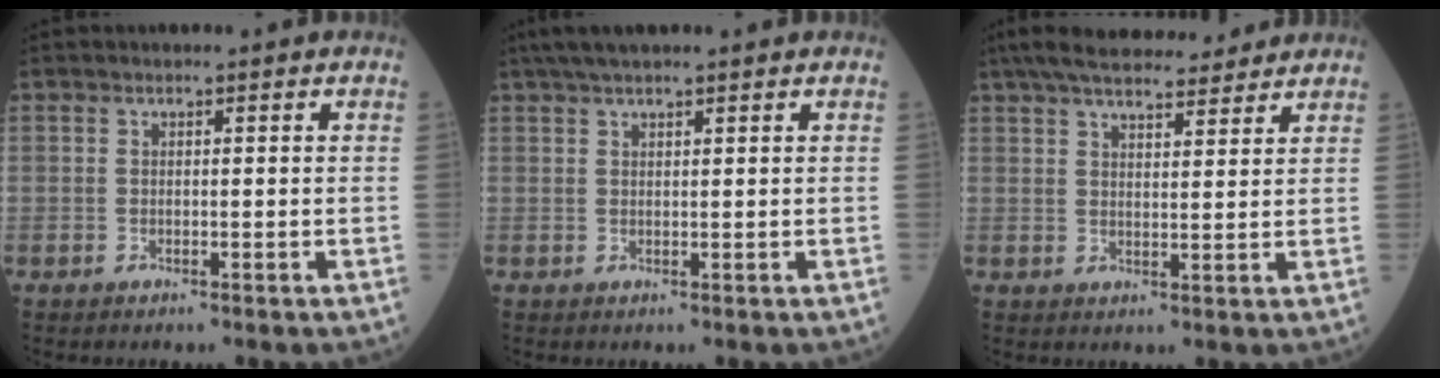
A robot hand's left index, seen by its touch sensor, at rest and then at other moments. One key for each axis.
{"total": 6.0, "fx": 4.8, "fy": 0.4, "fz": 3.6, "tx": -0.057, "ty": 0.041, "tz": 0.082}
{"total": 15.4, "fx": 13.3, "fy": 3.2, "fz": 7.1, "tx": -0.119, "ty": 0.040, "tz": 0.198}